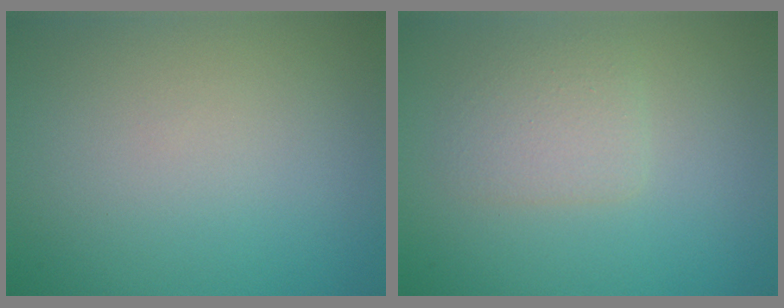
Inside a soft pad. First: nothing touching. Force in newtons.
{"total": 2.2, "press": 2.2, "slide": 0.1}